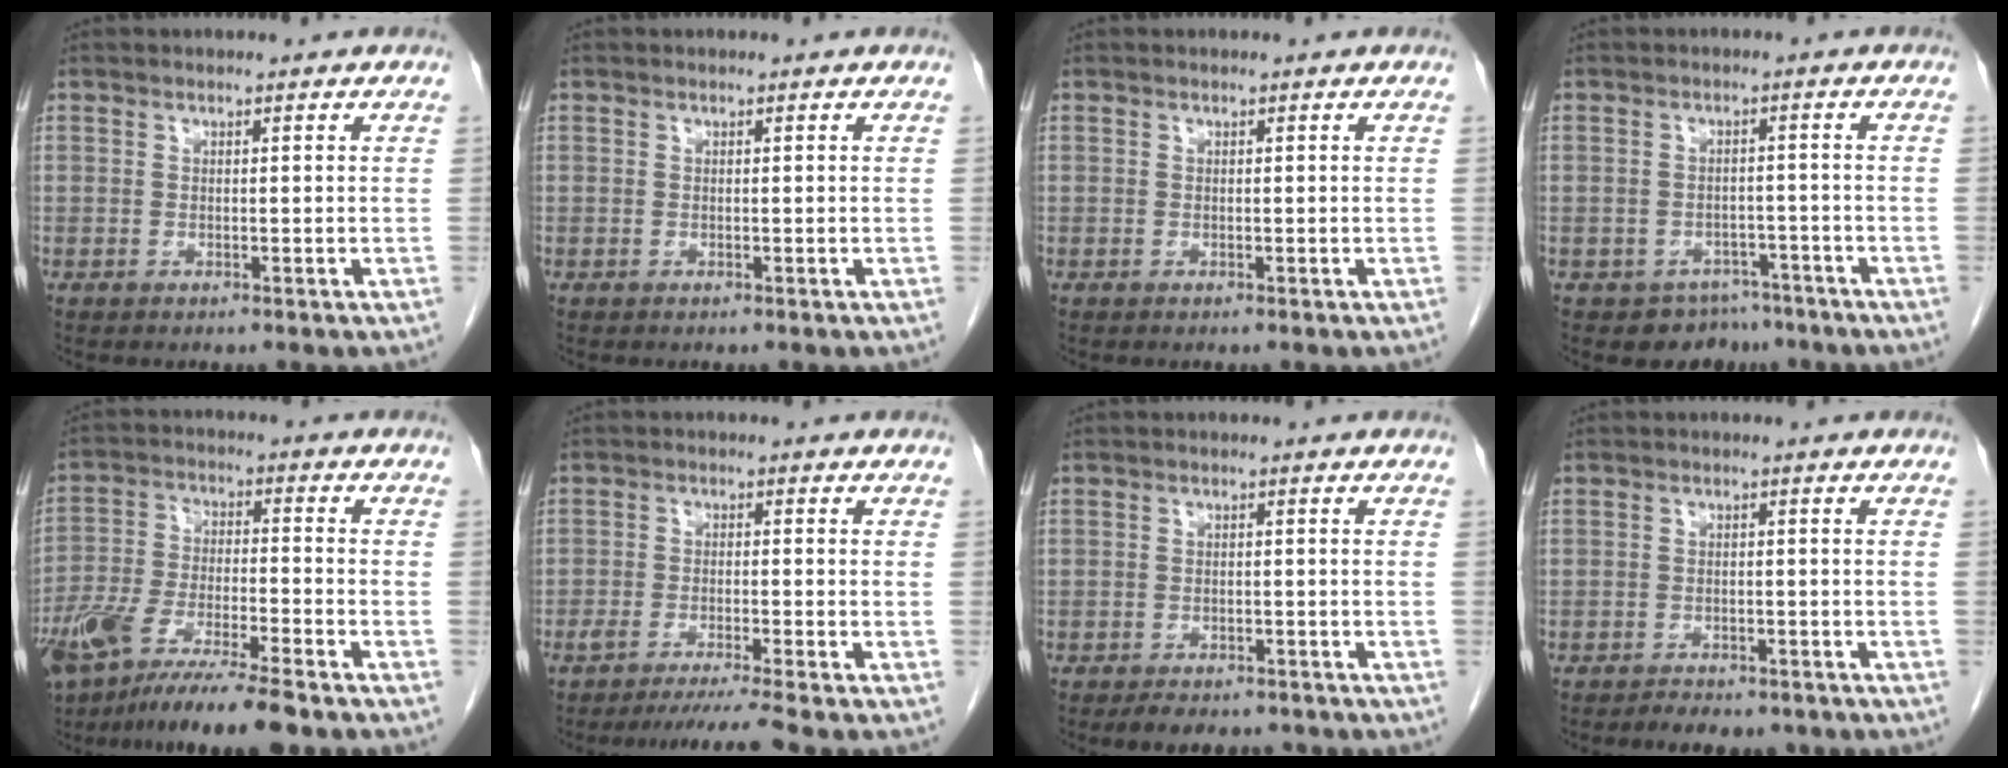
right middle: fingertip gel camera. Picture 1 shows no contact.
{"total": 0.0}
{"total": 0.0}
{"total": 5.2, "force": [-4.1, 3.3, 0.0], "torque": [0.015, 0.013, -0.055]}
{"total": 14.6, "force": [-10.8, 1.5, 9.6], "torque": [-0.197, -0.043, -0.194]}
{"total": 6.7, "force": [-5.7, -1.7, 3.1], "torque": [-0.034, -0.023, -0.091]}
{"total": 5.8, "force": [-4.9, 2.3, 2.1], "torque": [-0.024, 0.000, -0.065]}
{"total": 5.7, "force": [-4.7, 2.3, 2.2], "torque": [-0.027, 0.003, -0.059]}